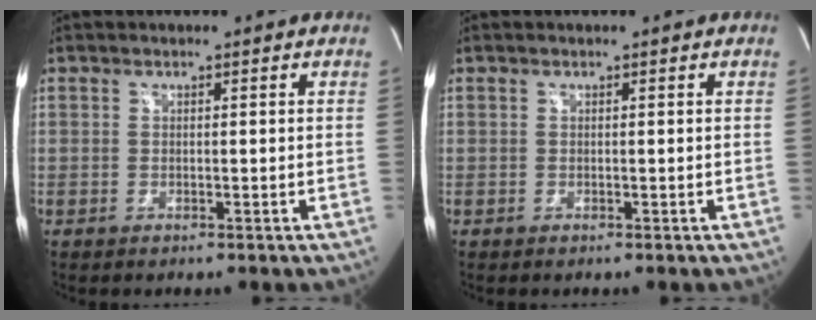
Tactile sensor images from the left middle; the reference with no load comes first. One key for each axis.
{"total": 0.0}